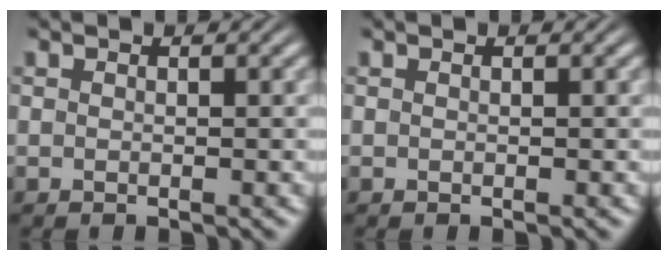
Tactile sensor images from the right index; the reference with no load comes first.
{"total": 0.0}